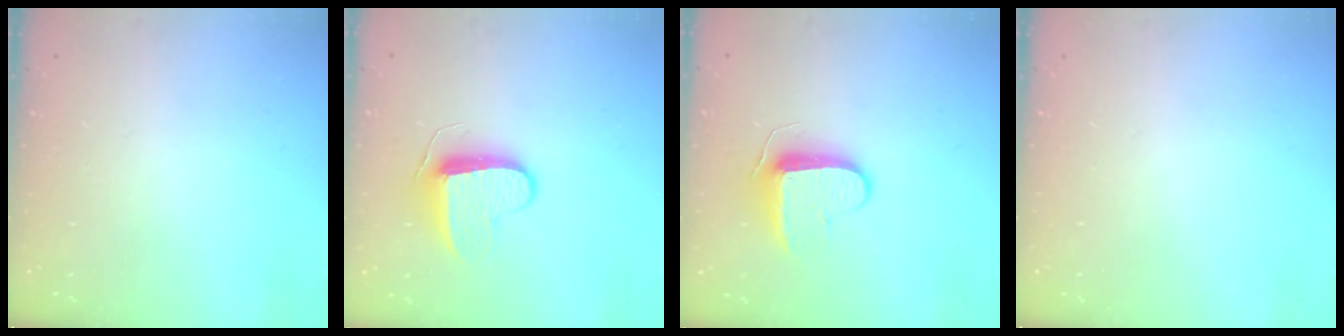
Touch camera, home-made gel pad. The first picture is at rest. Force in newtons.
{"total": 9.0, "press": 9.0, "slide": 0.4}
{"total": 9.1, "press": 9.1, "slide": 0.8}
{"total": 0.0}